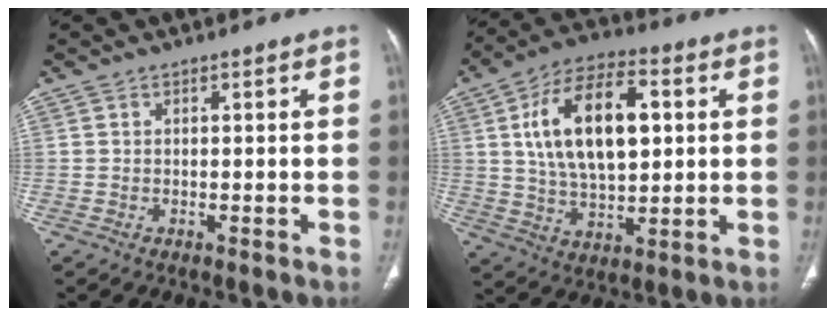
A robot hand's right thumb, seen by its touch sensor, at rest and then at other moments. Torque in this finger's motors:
{"motor_torque": [-0.77, 1.63, 0.91, 0.78, 0.26]}